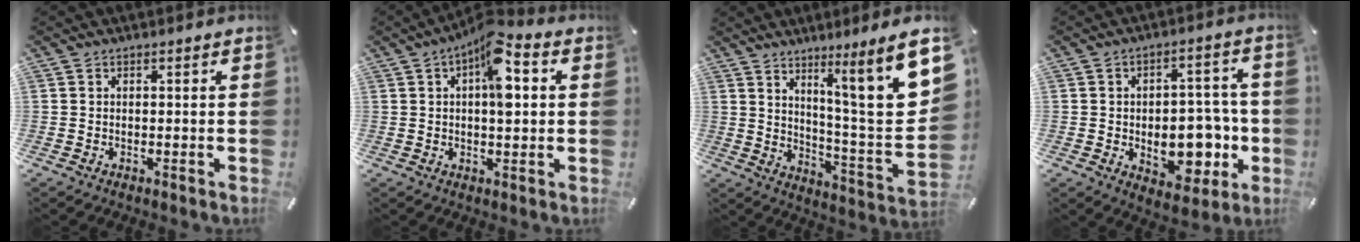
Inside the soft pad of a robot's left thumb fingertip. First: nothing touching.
{"total": 10.0, "force": [2.9, 4.3, 8.6], "torque": [-0.125, -0.012, 0.044]}
{"total": 16.2, "force": [9.2, 0.6, 13.4], "torque": [-0.195, -0.081, 0.127]}
{"total": 14.1, "force": [-2.9, 9.0, 10.4], "torque": [-0.140, 0.009, -0.039]}